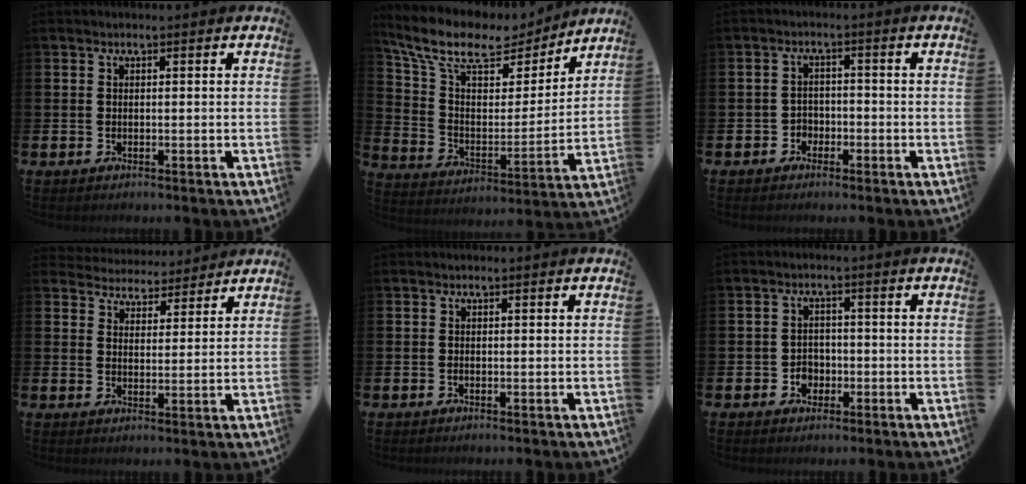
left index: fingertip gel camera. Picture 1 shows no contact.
{"total": 11.4, "force": [9.4, 4.4, 4.8], "torque": [-0.136, -0.053, 0.161]}
{"total": 2.3, "force": [-1.7, 1.5, 0.1], "torque": [-0.013, 0.007, -0.038]}
{"total": 4.3, "force": [4.2, 1.0, -0.6], "torque": [-0.003, -0.031, 0.073]}
{"total": 0.0}
{"total": 2.8, "force": [-1.2, 2.3, 0.9], "torque": [-0.018, 0.003, -0.028]}